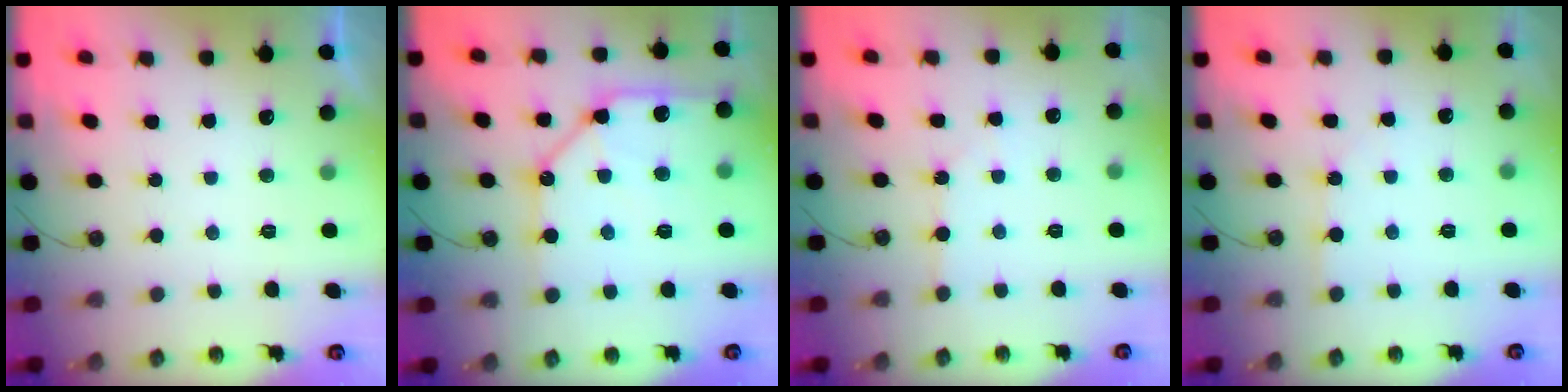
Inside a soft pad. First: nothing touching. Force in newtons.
{"total": 15.6, "press": 15.4, "slide": 2.3}
{"total": 2.9, "press": 2.8, "slide": 0.4}
{"total": 3.1, "press": 3.1, "slide": 0.4}